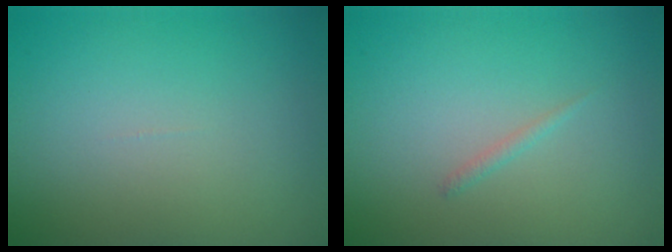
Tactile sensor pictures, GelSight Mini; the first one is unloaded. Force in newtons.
{"total": 0.6, "press": 0.6, "slide": 0.1}